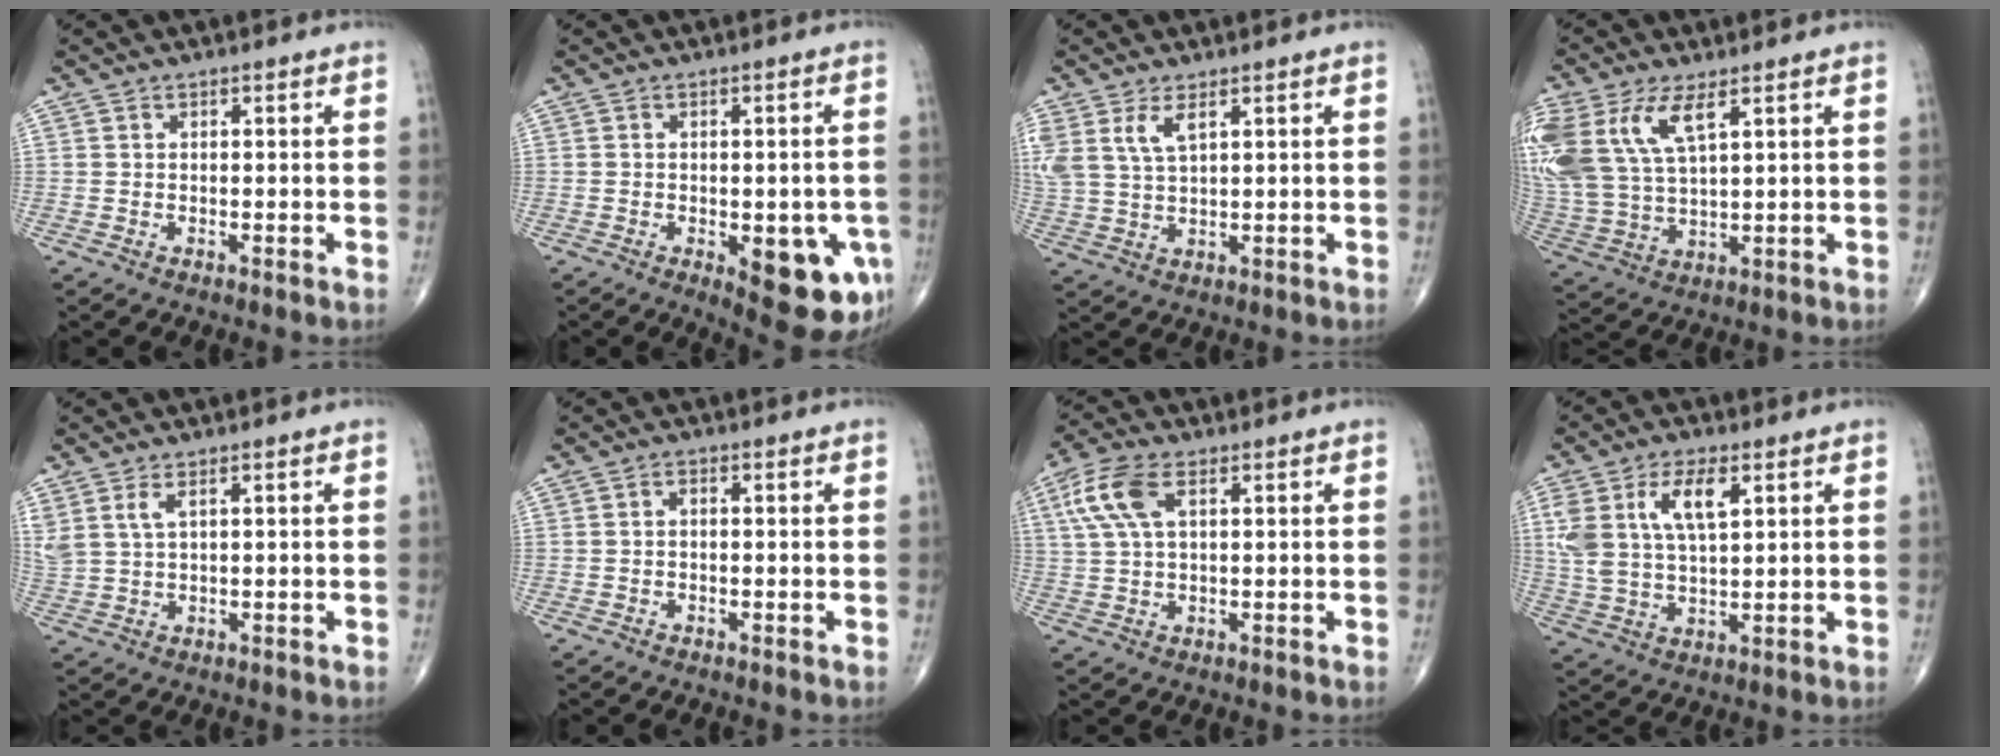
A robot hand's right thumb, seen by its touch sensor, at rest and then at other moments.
{"total": 12.5, "force": [-4.1, 5.2, 10.6], "torque": [-0.105, -0.003, -0.037]}
{"total": 6.5, "force": [3.2, 2.9, 4.9], "torque": [-0.111, -0.005, 0.072]}
{"total": 17.5, "force": [7.3, 8.4, 13.5], "torque": [-0.327, -0.005, 0.149]}
{"total": 4.4, "force": [2.2, 1.8, 3.4], "torque": [-0.087, -0.001, 0.055]}
{"total": 0.8, "force": [-0.2, 0.5, 0.7], "torque": [-0.008, 0.002, -0.006]}
{"total": 8.3, "force": [3.0, 3.9, 6.7], "torque": [-0.160, 0.014, 0.060]}
{"total": 10.8, "force": [4.1, 4.9, 8.7], "torque": [-0.176, -0.003, 0.083]}